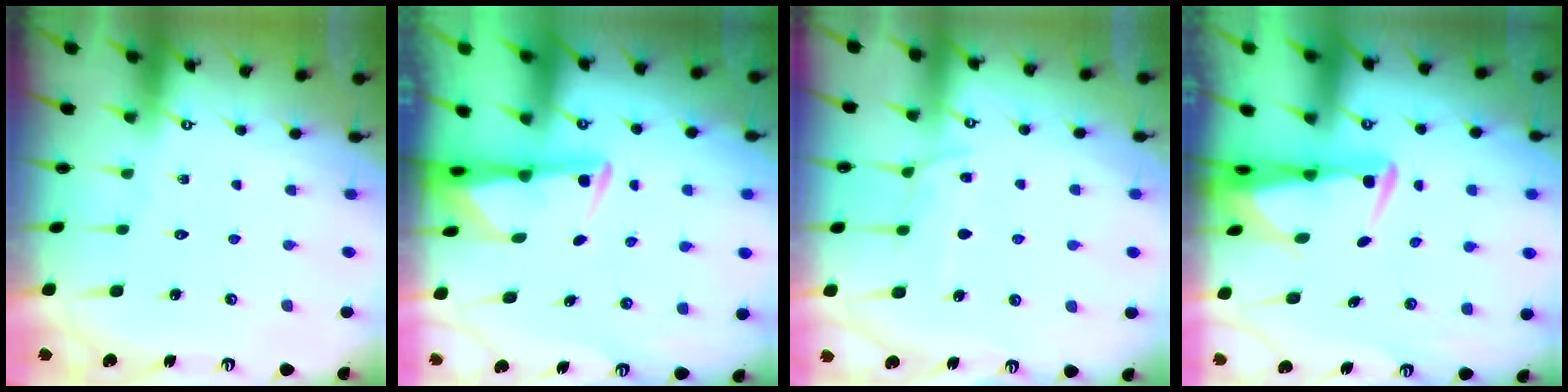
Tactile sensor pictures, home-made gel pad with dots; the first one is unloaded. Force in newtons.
{"total": 2.9, "press": 2.8, "slide": 0.7}
{"total": 8.0, "press": 7.9, "slide": 1.0}
{"total": 3.4, "press": 3.3, "slide": 0.6}